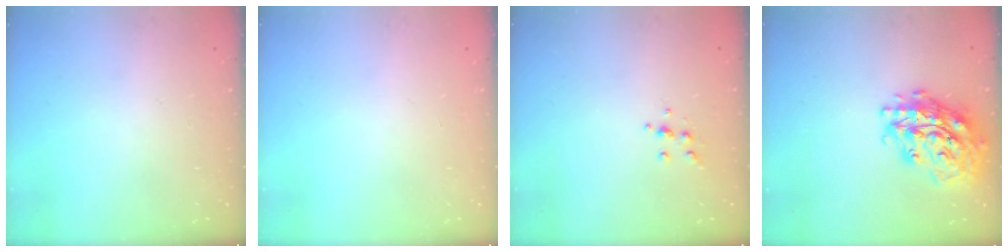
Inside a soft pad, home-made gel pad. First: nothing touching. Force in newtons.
{"total": 0.0}
{"total": 4.8, "press": 4.7, "slide": 0.8}
{"total": 21.0, "press": 20.9, "slide": 2.7}